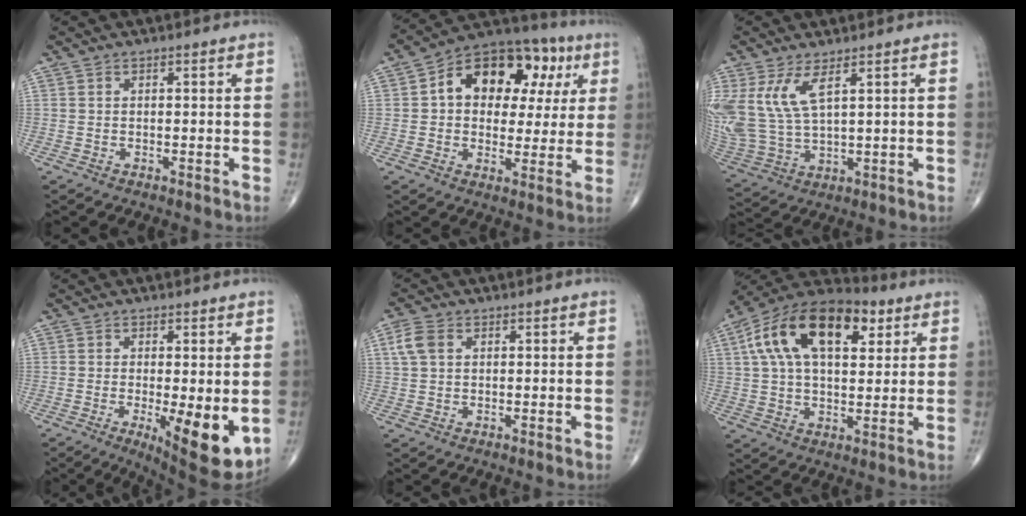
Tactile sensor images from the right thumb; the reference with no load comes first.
{"total": 17.9, "force": [4.9, 11.8, 12.6], "torque": [-0.130, 0.023, 0.067]}
{"total": 11.6, "force": [4.8, 4.8, 9.4], "torque": [-0.224, -0.020, 0.111]}
{"total": 11.3, "force": [-2.4, 3.3, 10.5], "torque": [-0.146, -0.027, -0.028]}
{"total": 4.2, "force": [1.3, 2.9, 2.8], "torque": [-0.063, 0.009, 0.024]}
{"total": 20.7, "force": [7.5, 11.0, 15.9], "torque": [-0.267, 0.013, 0.119]}